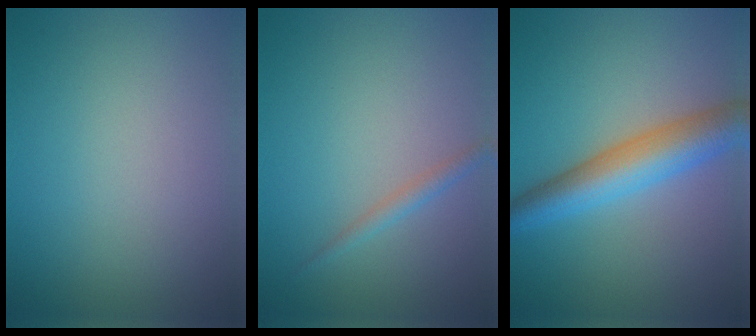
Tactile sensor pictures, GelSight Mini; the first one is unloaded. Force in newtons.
{"total": 1.2, "press": 1.2, "slide": 0.0}
{"total": 6.0, "press": 6.0, "slide": 0.1}